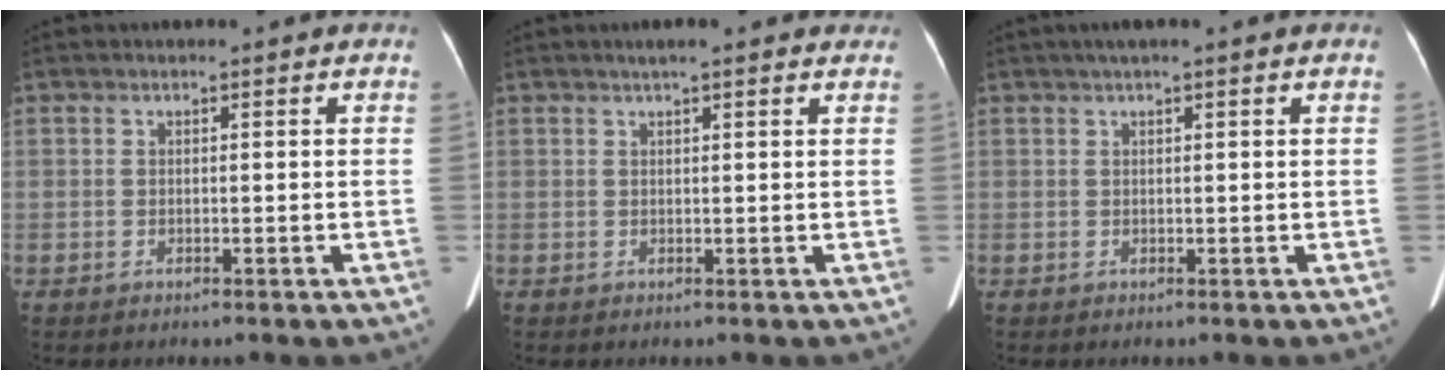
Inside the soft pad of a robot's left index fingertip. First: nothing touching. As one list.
[{"total": 5.3, "force": [4.2, 1.0, 3.1], "torque": [-0.038, 0.027, 0.052]}, {"total": 2.5, "force": [1.6, 0.0, 1.9], "torque": [-0.035, 0.020, 0.027]}]